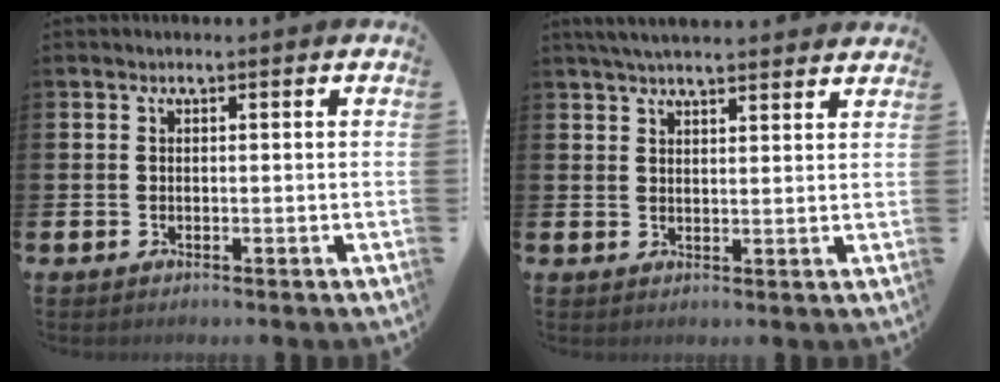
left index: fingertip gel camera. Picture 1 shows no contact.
{"total": 4.2, "force": [4.0, 0.4, 1.1], "torque": [-0.026, -0.011, 0.074]}